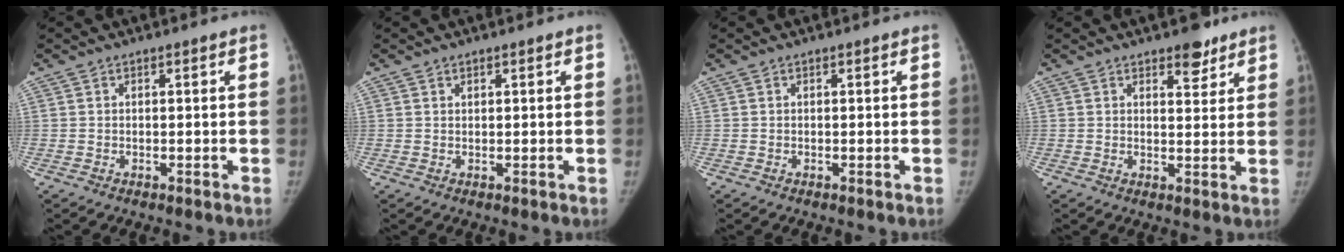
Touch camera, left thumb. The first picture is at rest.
{"total": 0.8, "force": [0.6, 0.4, 0.3], "torque": [0.002, -0.004, 0.009]}
{"total": 0.0}
{"total": 5.0, "force": [3.6, 2.4, 2.7], "torque": [-0.012, -0.022, 0.050]}